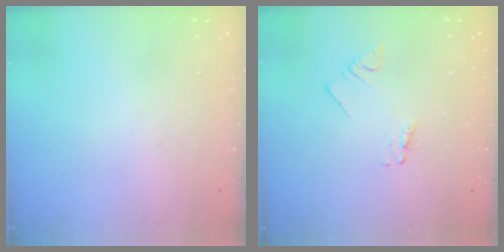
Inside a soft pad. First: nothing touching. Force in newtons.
{"total": 1.1, "press": 1.0, "slide": 0.1}